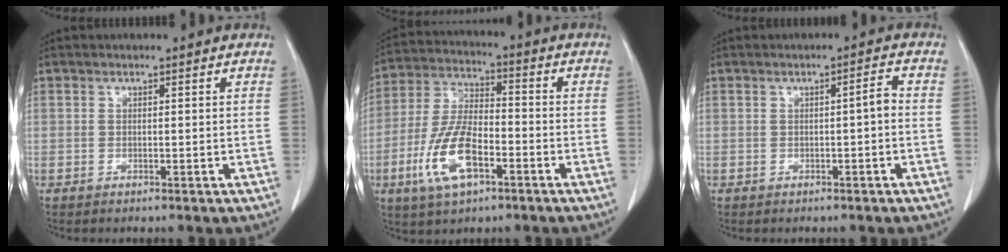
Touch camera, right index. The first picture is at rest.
{"total": 11.9, "force": [-4.8, 4.5, 9.9], "torque": [-0.217, -0.001, -0.090]}
{"total": 1.8, "force": [-0.3, 0.2, 1.8], "torque": [-0.026, 0.004, -0.005]}